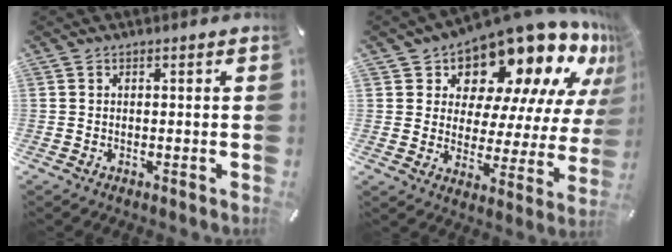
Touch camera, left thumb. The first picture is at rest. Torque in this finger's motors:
{"motor_torque": [2.24, 2.09, 1.35, 0.30, 0.19]}